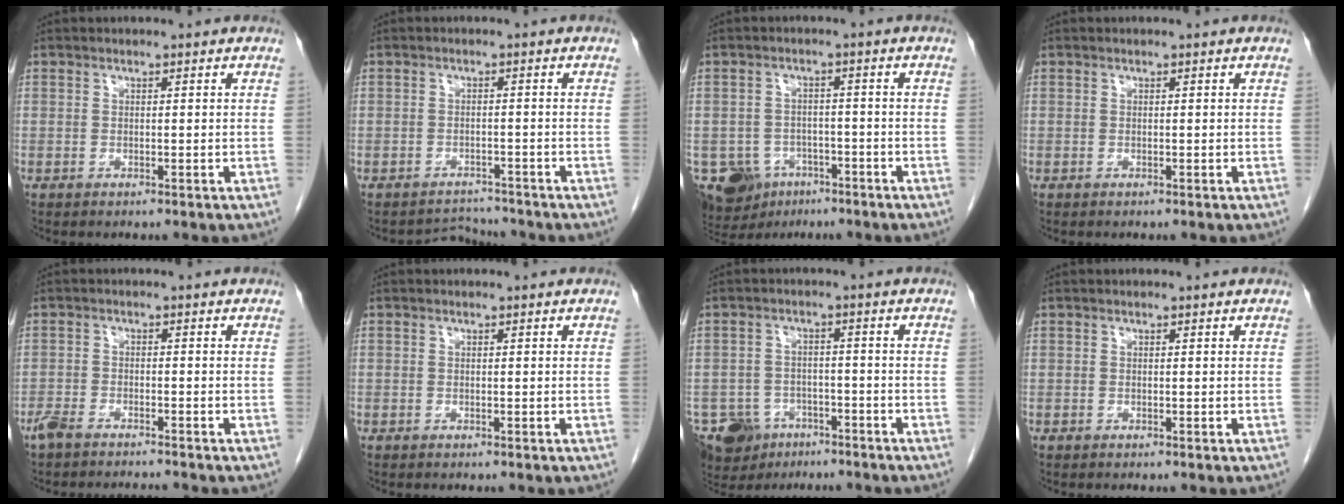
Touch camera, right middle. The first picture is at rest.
{"total": 2.9, "force": [-2.5, 0.4, -1.3], "torque": [0.020, 0.002, -0.038]}
{"total": 9.4, "force": [-5.5, 6.9, 3.1], "torque": [-0.068, 0.003, -0.081]}
{"total": 0.0}
{"total": 5.7, "force": [-5.3, 0.5, 1.8], "torque": [-0.028, -0.008, -0.089]}
{"total": 0.0}
{"total": 9.6, "force": [-6.9, 6.1, 2.7], "torque": [-0.058, -0.001, -0.109]}
{"total": 0.0}